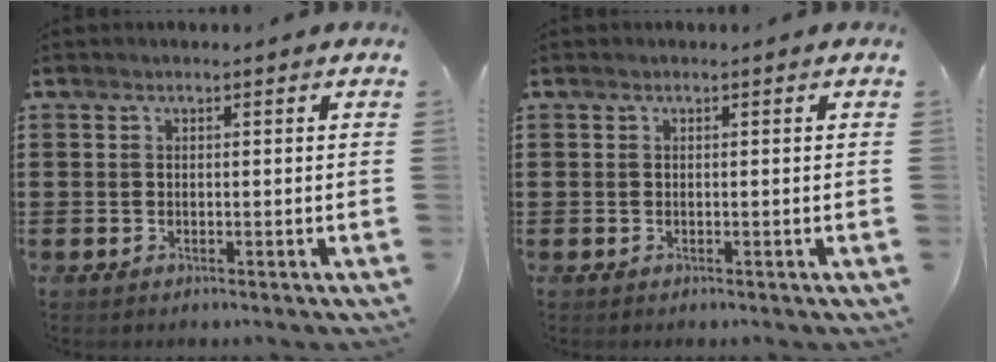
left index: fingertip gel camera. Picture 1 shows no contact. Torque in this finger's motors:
{"motor_torque": [0.00, 0.00, 0.00, 0.00]}